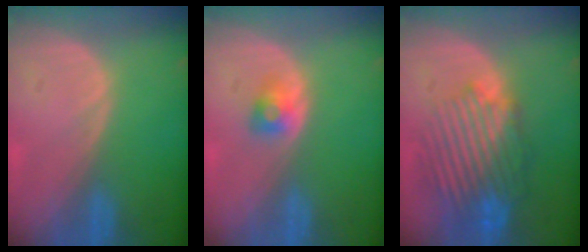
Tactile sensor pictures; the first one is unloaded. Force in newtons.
{"total": 2.4, "press": 2.3, "slide": 0.8}
{"total": 10.2, "press": 9.5, "slide": 3.9}